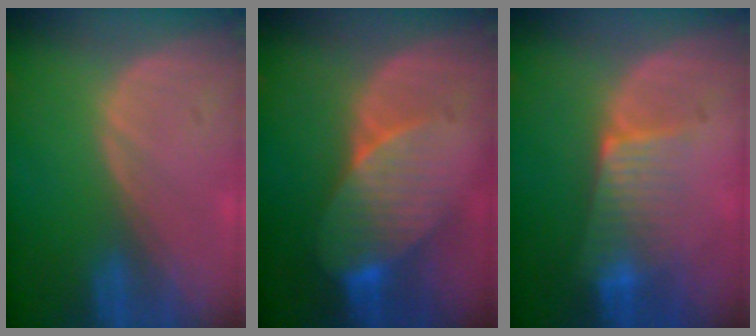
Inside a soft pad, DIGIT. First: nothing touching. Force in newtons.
{"total": 8.4, "press": 7.5, "slide": 3.8}
{"total": 6.4, "press": 5.7, "slide": 3.0}